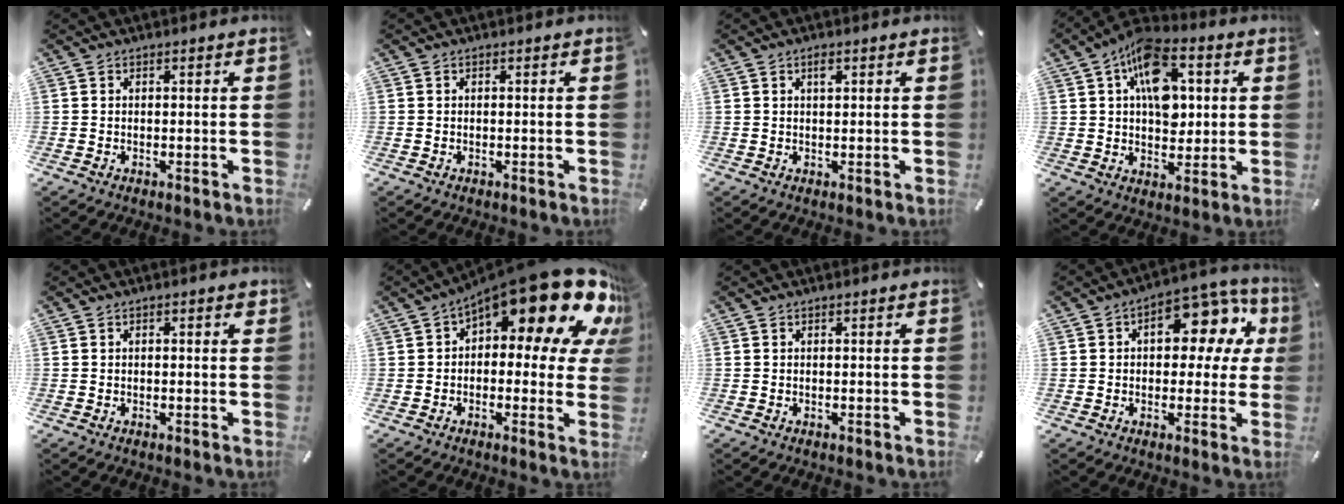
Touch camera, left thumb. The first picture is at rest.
{"total": 0.0}
{"total": 1.6, "force": [0.7, 0.6, 1.3], "torque": [-0.020, 0.001, 0.010]}
{"total": 14.4, "force": [3.9, 9.4, 10.2], "torque": [-0.155, -0.006, 0.070]}
{"total": 0.7, "force": [0.1, 0.3, 0.7], "torque": [-0.012, 0.003, 0.000]}
{"total": 21.4, "force": [12.1, 8.4, 15.5], "torque": [-0.217, -0.085, 0.201]}
{"total": 0.0}
{"total": 13.8, "force": [4.7, 8.1, 10.1], "torque": [-0.120, -0.034, 0.078]}